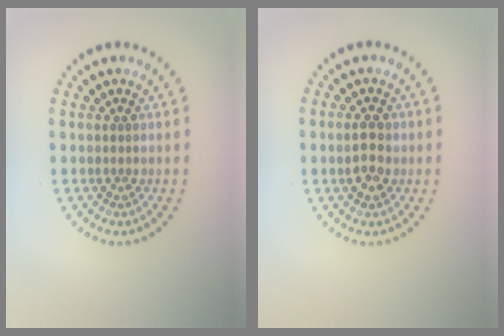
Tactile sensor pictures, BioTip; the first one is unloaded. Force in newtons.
{"total": 2.4, "press": 2.4, "slide": 0.2}